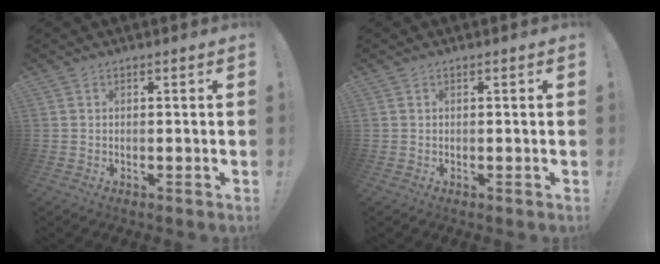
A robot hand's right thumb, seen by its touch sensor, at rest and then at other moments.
{"total": 0.0}